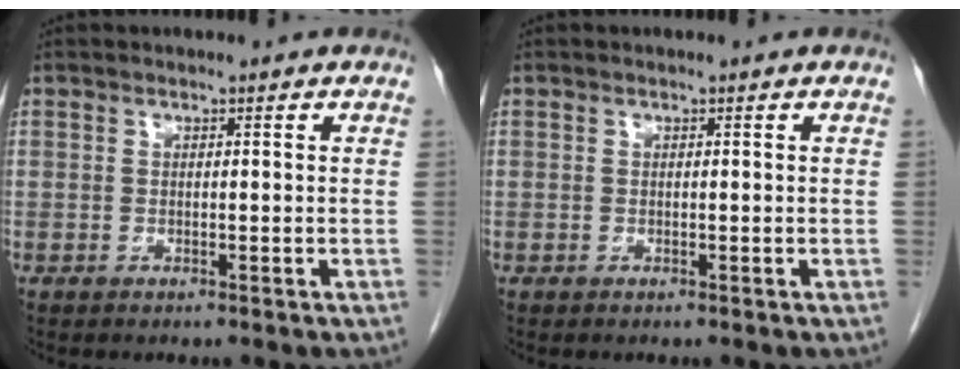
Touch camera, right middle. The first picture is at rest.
{"total": 0.0}